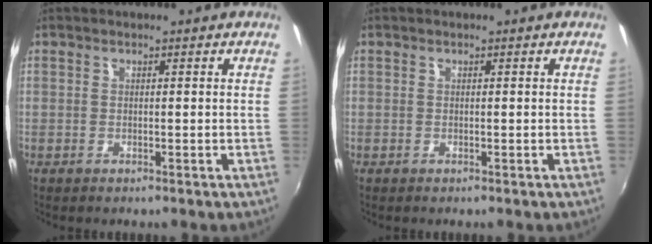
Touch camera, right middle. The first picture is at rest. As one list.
[{"total": 0.0}]